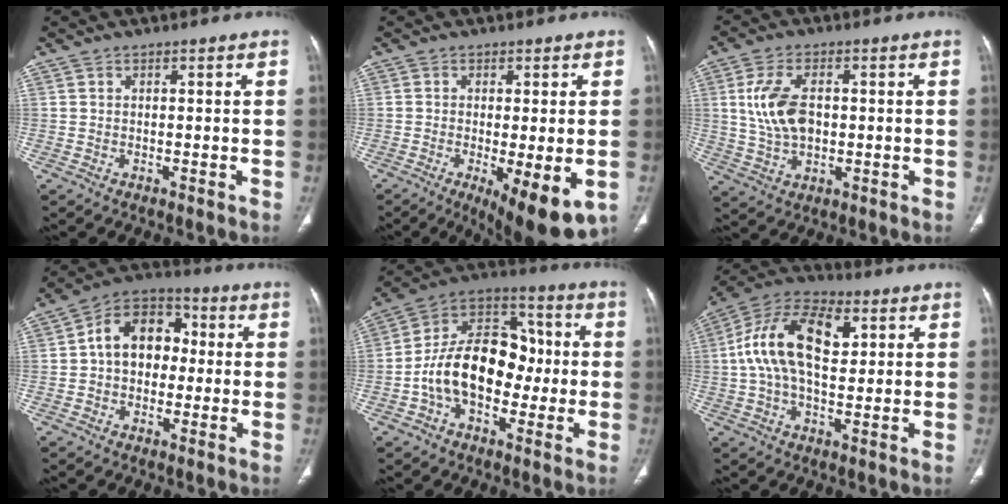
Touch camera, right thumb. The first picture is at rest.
{"total": 11.2, "force": [-3.8, 3.2, 10.1], "torque": [-0.149, -0.023, -0.049]}
{"total": 9.6, "force": [1.0, 5.8, 7.6], "torque": [-0.149, -0.001, 0.025]}
{"total": 12.0, "force": [0.8, 8.9, 8.1], "torque": [-0.098, 0.029, 0.000]}
{"total": 18.1, "force": [-2.3, 12.2, 13.1], "torque": [-0.192, 0.046, -0.042]}
{"total": 16.3, "force": [3.3, 8.9, 13.3], "torque": [-0.239, 0.022, 0.052]}